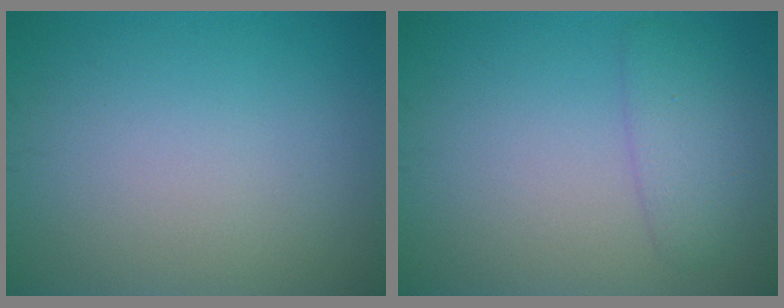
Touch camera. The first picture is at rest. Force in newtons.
{"total": 2.7, "press": 2.7, "slide": 0.2}